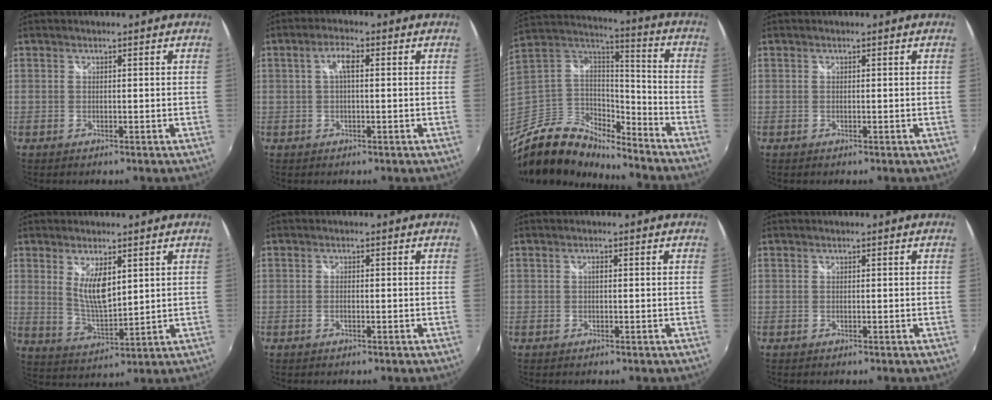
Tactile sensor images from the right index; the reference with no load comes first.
{"total": 3.2, "force": [0.5, 0.9, 3.0], "torque": [-0.058, 0.010, 0.010]}
{"total": 15.9, "force": [-12.3, 7.5, 6.7], "torque": [-0.161, 0.017, -0.228]}
{"total": 0.0}
{"total": 7.6, "force": [2.8, 2.9, 6.5], "torque": [-0.112, -0.014, 0.060]}
{"total": 0.9, "force": [-0.3, 0.4, 0.8], "torque": [-0.017, 0.000, -0.008]}
{"total": 0.6, "force": [0.0, 0.3, 0.5], "torque": [-0.010, 0.004, 0.000]}
{"total": 0.0}